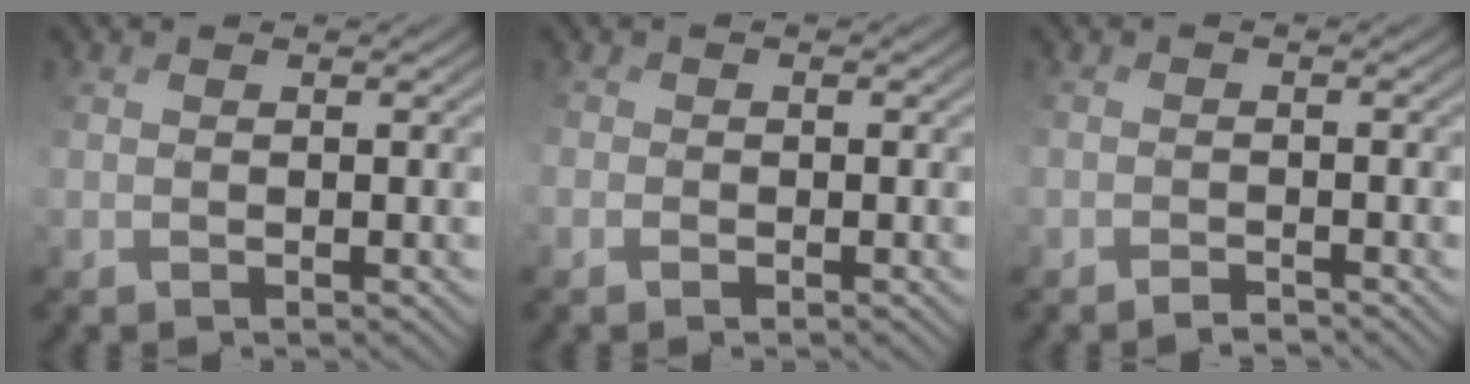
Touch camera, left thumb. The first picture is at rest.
{"total": 1.3, "force": [-0.5, 1.1, 0.6], "torque": [-0.014, 0.001, -0.006]}
{"total": 1.7, "force": [-1.7, 0.0, 0.4], "torque": [0.002, 0.003, -0.030]}